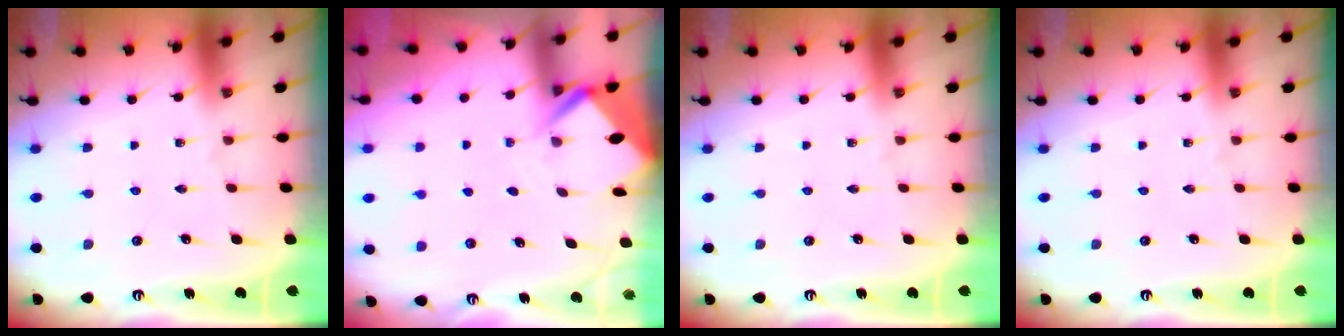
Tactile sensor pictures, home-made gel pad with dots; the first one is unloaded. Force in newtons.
{"total": 3.8, "press": 3.8, "slide": 0.3}
{"total": 0.0}
{"total": 0.0}